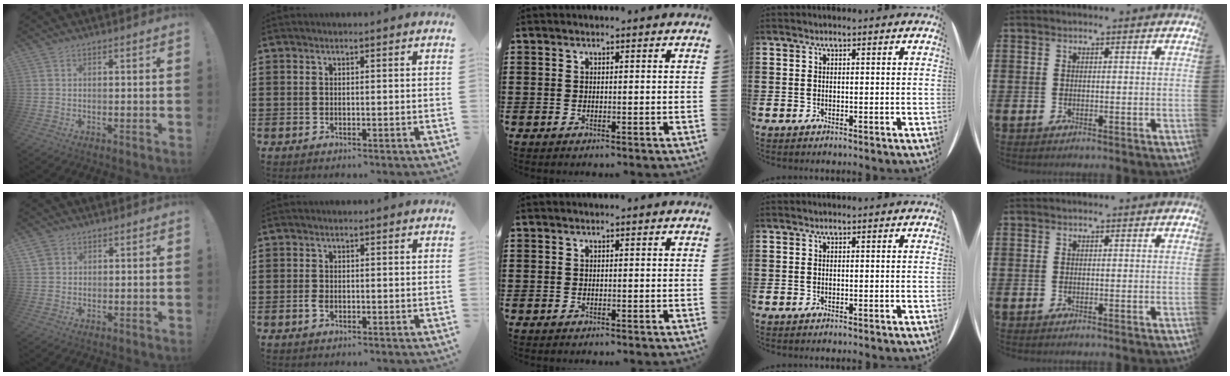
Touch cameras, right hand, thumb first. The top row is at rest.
{"thumb": {"total": 2.6, "force": [1.7, 1.9, 0.5], "torque": [-0.007, -0.006, 0.031]}, "index": {"total": 1.5, "force": [-0.8, 0.8, 1.0], "torque": [-0.029, -0.005, -0.016]}}